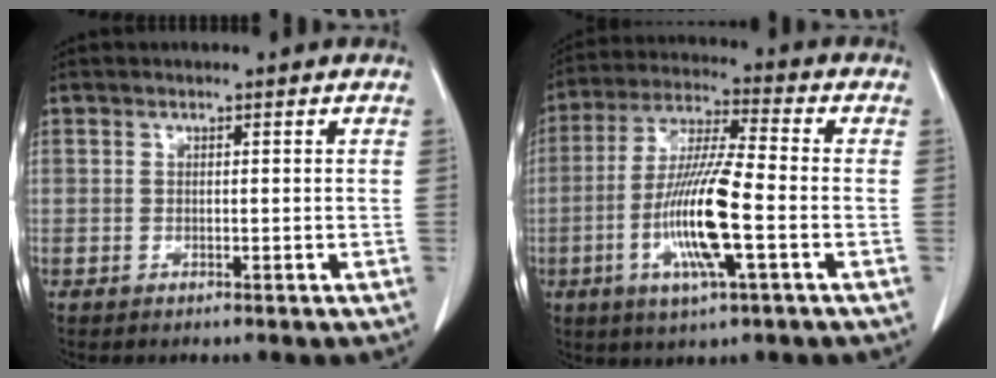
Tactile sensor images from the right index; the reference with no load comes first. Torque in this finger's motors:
{"motor_torque": [2.05, -0.09, 0.96, 0.19]}